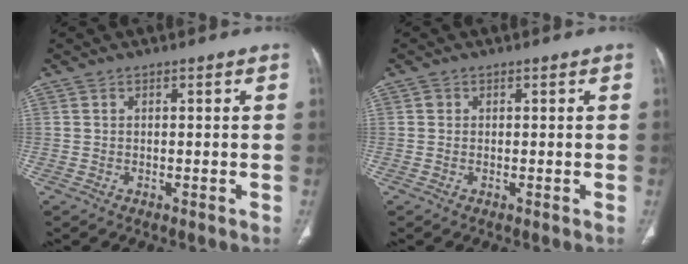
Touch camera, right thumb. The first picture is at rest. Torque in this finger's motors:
{"motor_torque": [0.14, 0.06, 0.18, 0.56, -0.05]}